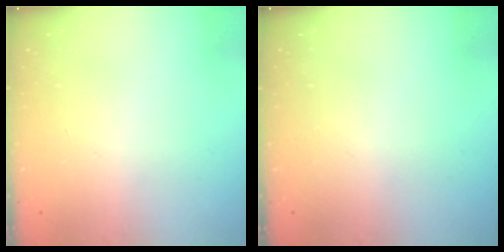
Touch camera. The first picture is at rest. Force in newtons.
{"total": 0.0}